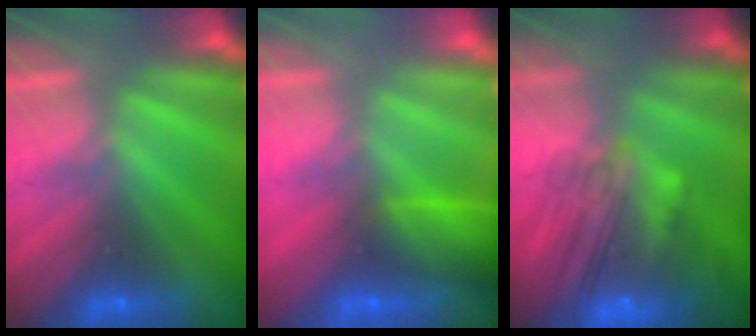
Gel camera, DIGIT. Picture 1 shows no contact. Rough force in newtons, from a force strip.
{"total": 10.7}
{"total": 7.9}